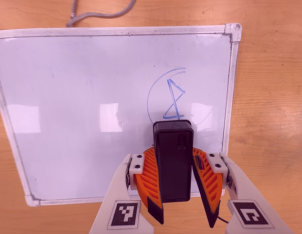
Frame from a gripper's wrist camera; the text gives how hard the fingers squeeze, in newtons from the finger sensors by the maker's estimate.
{"total": 7.5, "left": 8.1, "right": 6.8}